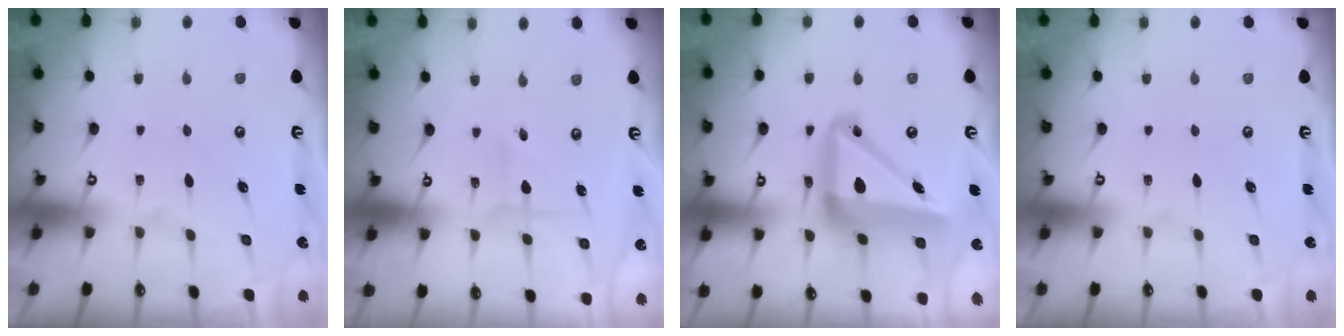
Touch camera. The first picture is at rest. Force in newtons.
{"total": 2.0, "press": 2.0, "slide": 0.1}
{"total": 18.7, "press": 18.5, "slide": 2.9}
{"total": 0.0}